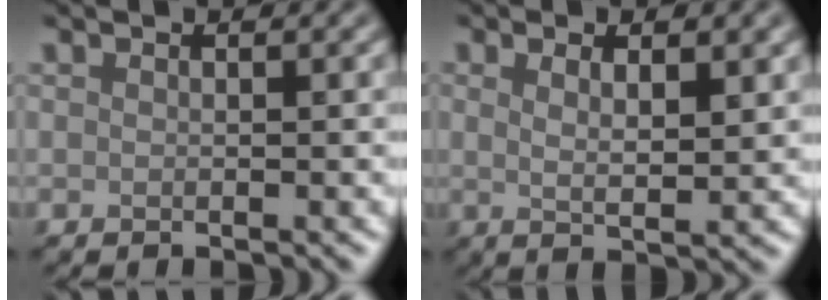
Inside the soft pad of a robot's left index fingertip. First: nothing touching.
{"total": 3.7, "force": [1.4, 1.0, 3.2], "torque": [-0.047, -0.003, 0.019]}